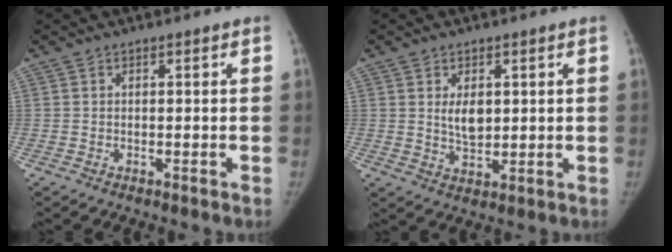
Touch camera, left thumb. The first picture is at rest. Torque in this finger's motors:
{"motor_torque": [0.05, 0.07, 0.62, 0.18, 0.02]}